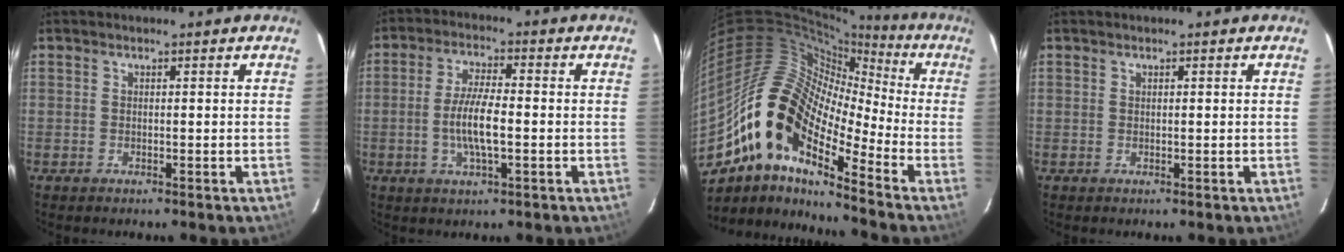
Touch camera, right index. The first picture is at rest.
{"total": 7.6, "force": [-1.4, 1.8, 7.2], "torque": [-0.142, -0.002, -0.027]}
{"total": 16.9, "force": [-8.7, 6.9, 12.8], "torque": [-0.204, -0.007, -0.183]}
{"total": 0.0}